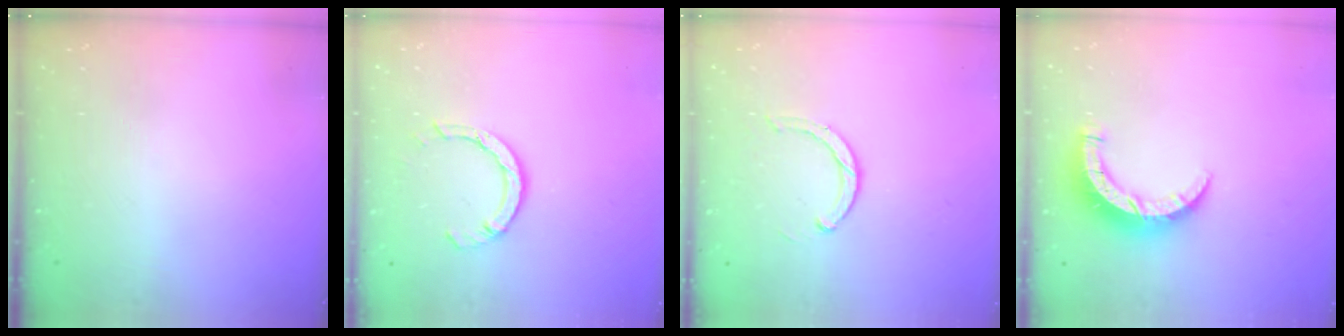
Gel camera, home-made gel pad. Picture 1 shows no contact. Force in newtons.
{"total": 5.5, "press": 5.5, "slide": 0.6}
{"total": 2.9, "press": 2.9, "slide": 0.4}
{"total": 8.3, "press": 8.3, "slide": 0.4}